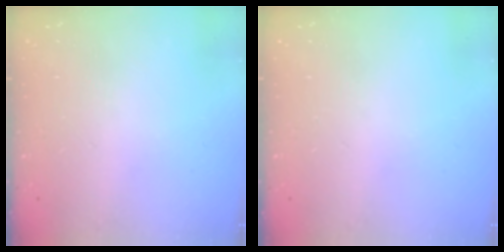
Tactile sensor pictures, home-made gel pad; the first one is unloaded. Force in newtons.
{"total": 0.0}